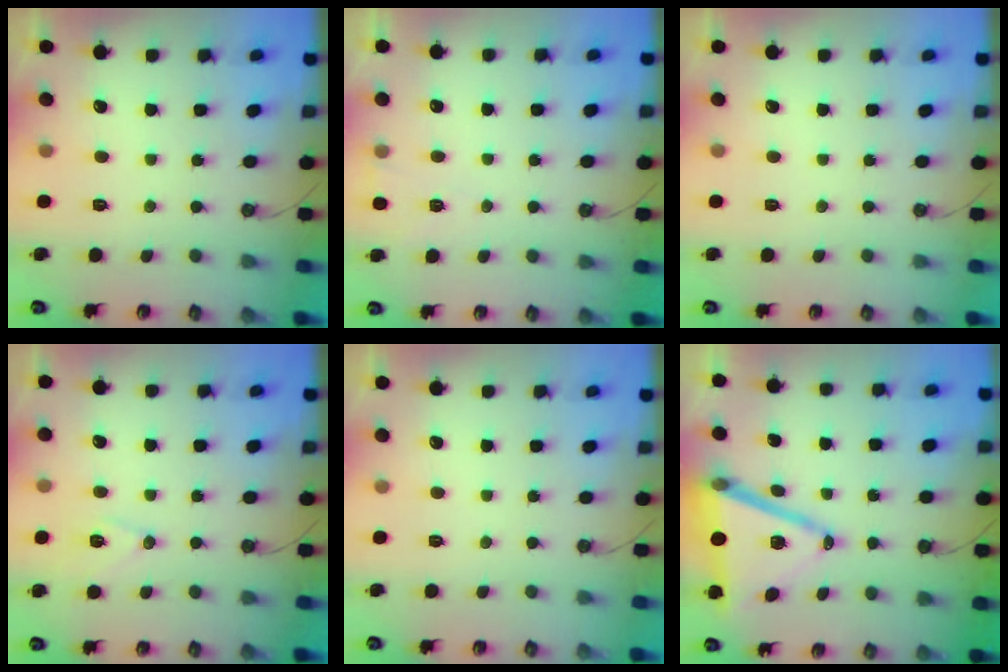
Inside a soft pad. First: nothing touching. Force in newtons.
{"total": 2.5, "press": 2.4, "slide": 0.7}
{"total": 0.0}
{"total": 7.8, "press": 7.2, "slide": 2.9}
{"total": 0.0}
{"total": 15.2, "press": 14.7, "slide": 3.9}